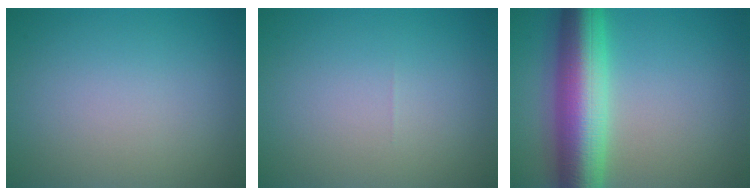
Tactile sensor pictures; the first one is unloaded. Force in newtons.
{"total": 0.0}
{"total": 10.1, "press": 10.1, "slide": 0.2}